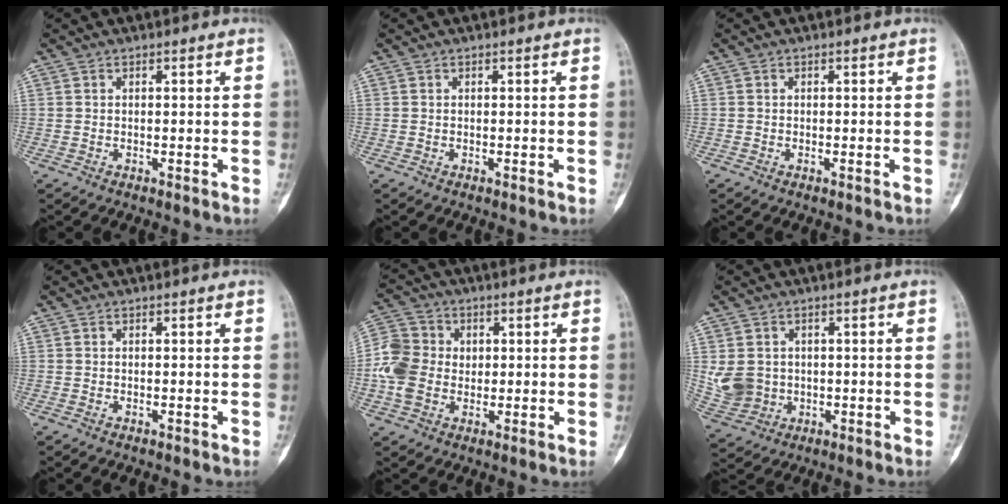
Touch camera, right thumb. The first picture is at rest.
{"total": 0.0}
{"total": 0.0}
{"total": 0.0}
{"total": 9.4, "force": [-0.1, 7.9, 5.1], "torque": [-0.093, 0.015, -0.009]}
{"total": 6.9, "force": [0.3, 6.0, 3.4], "torque": [-0.055, -0.001, 0.019]}